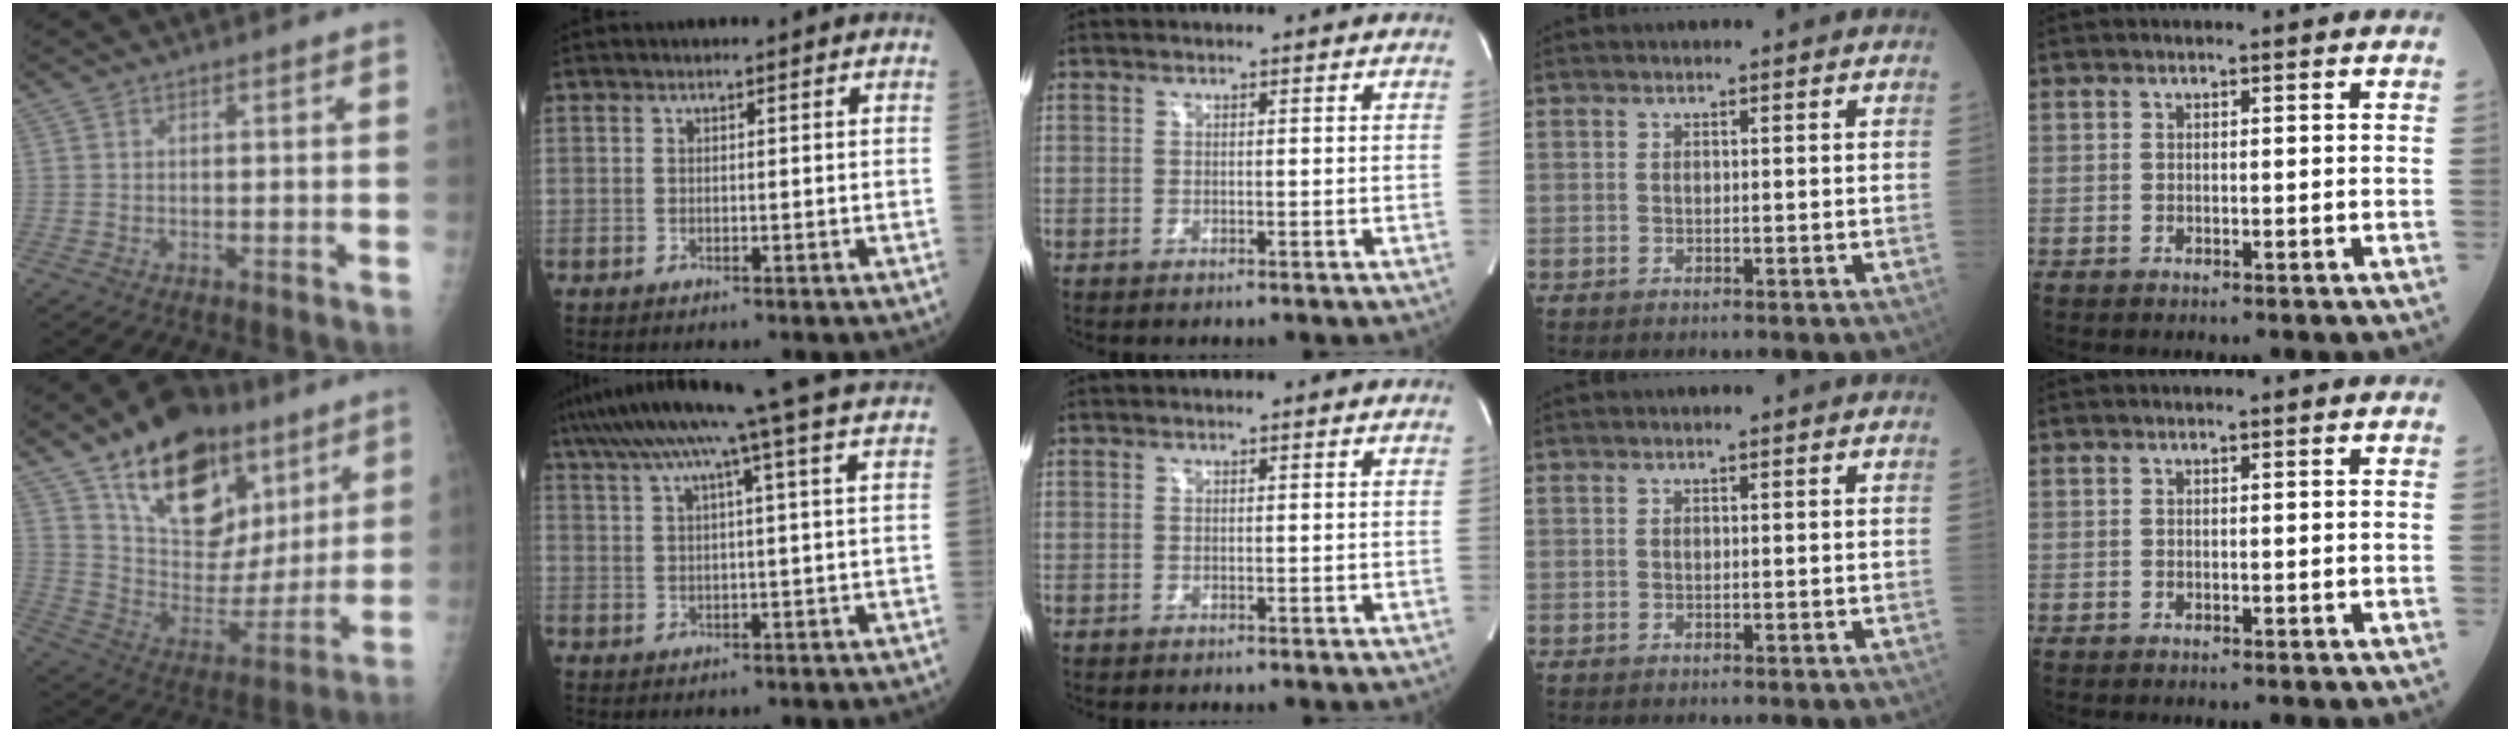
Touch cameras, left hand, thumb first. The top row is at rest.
{"thumb": {"total": 25.4, "force": [13.9, 15.0, 15.1], "torque": [-0.195, -0.035, 0.240]}, "index": {"total": 14.1, "force": [11.0, -2.5, 8.5], "torque": [-0.145, 0.017, 0.148]}}